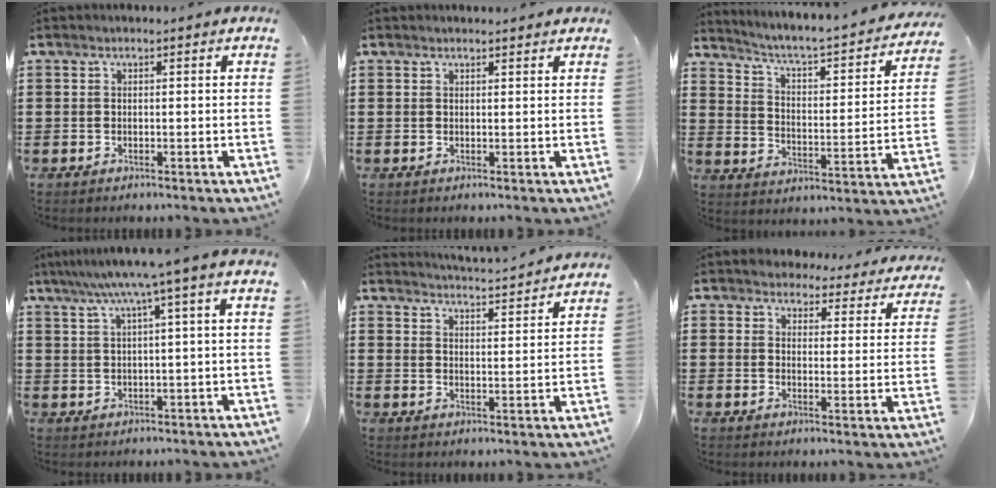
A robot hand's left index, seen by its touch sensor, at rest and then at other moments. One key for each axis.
{"total": 1.0, "fx": 1.0, "fy": 0.1, "fz": 0.2, "tx": -0.006, "ty": 0.000, "tz": 0.019}
{"total": 3.5, "fx": 3.0, "fy": 0.0, "fz": 1.9, "tx": -0.057, "ty": -0.037, "tz": 0.037}
{"total": 5.2, "fx": 2.1, "fy": -0.9, "fz": 4.7, "tx": -0.094, "ty": -0.011, "tz": 0.032}
{"total": 3.9, "fx": 3.8, "fy": -1.0, "fz": 0.2, "tx": -0.019, "ty": -0.031, "tz": 0.064}
{"total": 3.9, "fx": 3.8, "fy": 0.9, "fz": 0.2, "tx": -0.017, "ty": -0.024, "tz": 0.065}